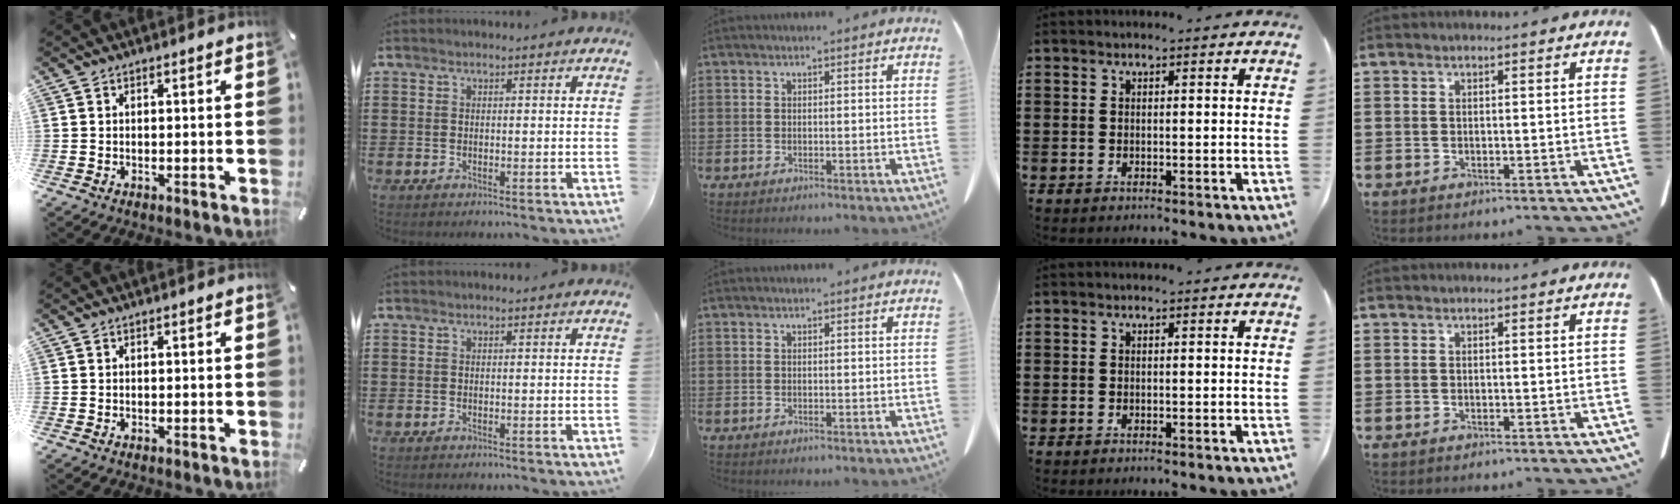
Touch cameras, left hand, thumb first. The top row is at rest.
{}